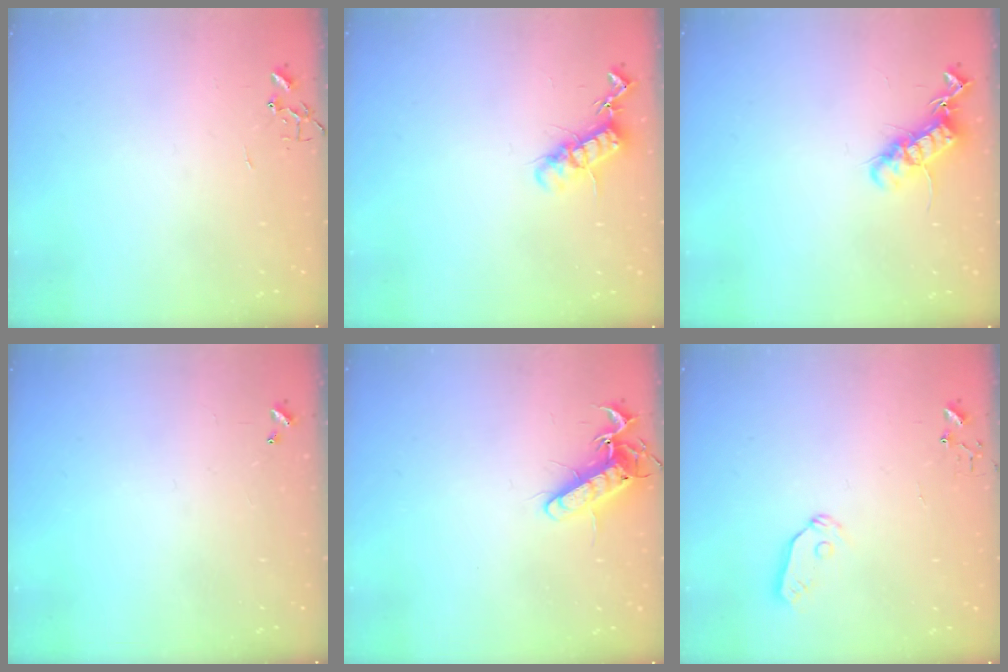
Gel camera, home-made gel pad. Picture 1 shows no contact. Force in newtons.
{"total": 12.5, "press": 12.5, "slide": 0.6}
{"total": 13.0, "press": 13.0, "slide": 0.3}
{"total": 0.0}
{"total": 13.6, "press": 13.6, "slide": 1.4}
{"total": 6.5, "press": 6.5, "slide": 0.2}